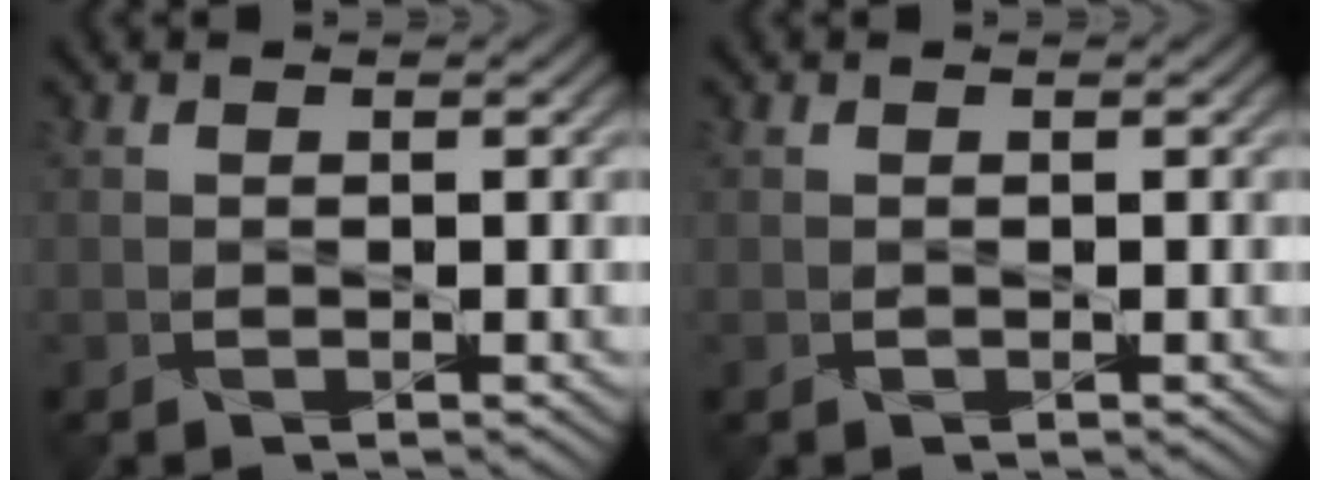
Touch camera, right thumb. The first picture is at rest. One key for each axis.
{"total": 0.0}